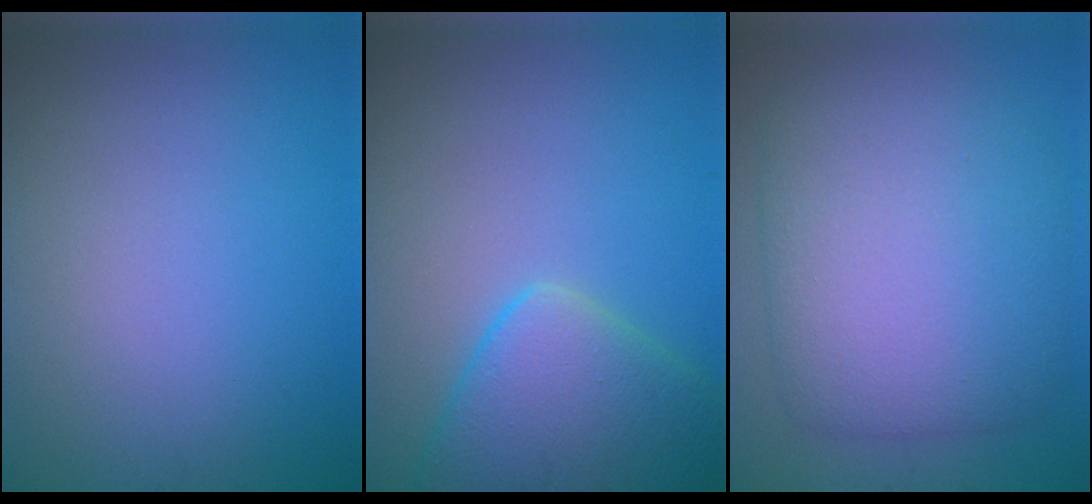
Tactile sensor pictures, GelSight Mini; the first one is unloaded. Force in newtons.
{"total": 6.9, "press": 6.8, "slide": 0.4}
{"total": 9.3, "press": 9.3, "slide": 0.2}